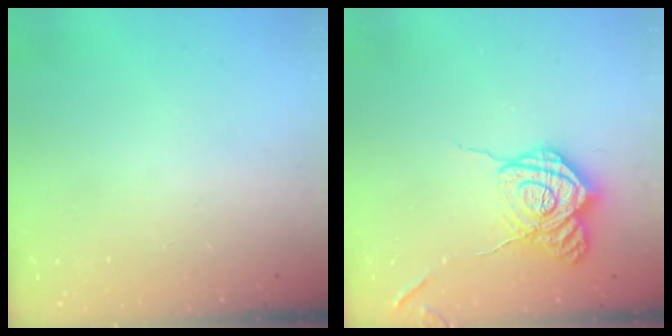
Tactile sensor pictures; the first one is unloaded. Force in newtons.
{"total": 17.0, "press": 17.0, "slide": 0.9}